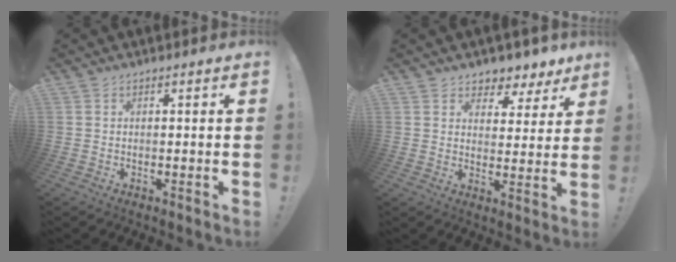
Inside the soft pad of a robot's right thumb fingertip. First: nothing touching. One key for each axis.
{"total": 5.6, "fx": 4.2, "fy": 3.5, "fz": 1.1, "tx": 0.002, "ty": -0.046, "tz": 0.076}